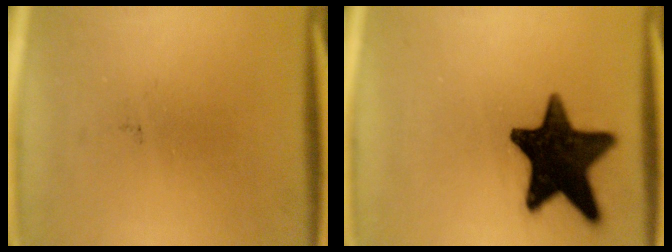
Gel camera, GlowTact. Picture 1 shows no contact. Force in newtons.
{"total": 16.7}